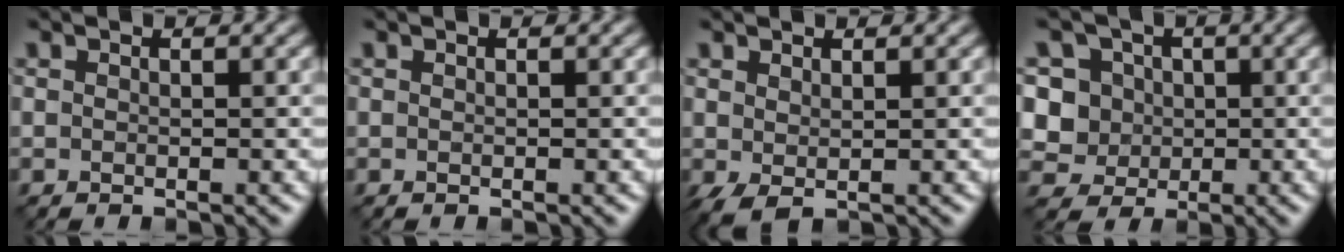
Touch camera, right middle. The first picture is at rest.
{"total": 0.5, "force": [-0.1, -0.5, -0.1], "torque": [0.002, 0.000, -0.003]}
{"total": 1.4, "force": [0.1, 0.2, 1.4], "torque": [-0.034, -0.002, 0.003]}
{"total": 5.7, "force": [1.1, 5.1, 2.3], "torque": [-0.033, 0.013, 0.006]}